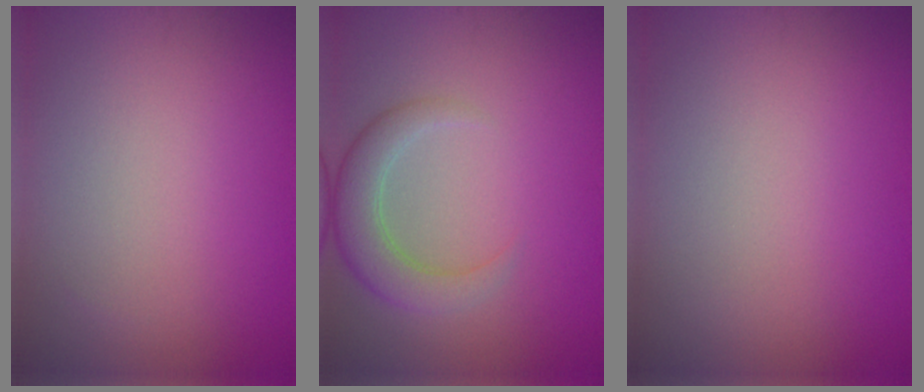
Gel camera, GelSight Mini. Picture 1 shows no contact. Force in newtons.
{"total": 3.8, "press": 3.8, "slide": 0.2}
{"total": 0.0}